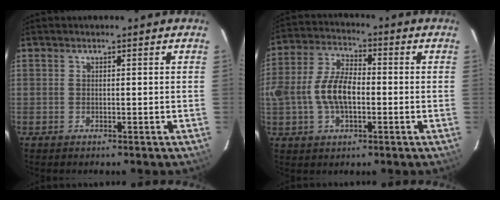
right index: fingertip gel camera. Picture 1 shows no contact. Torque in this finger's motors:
{"motor_torque": [0.34, -0.12, 0.60, 0.16]}